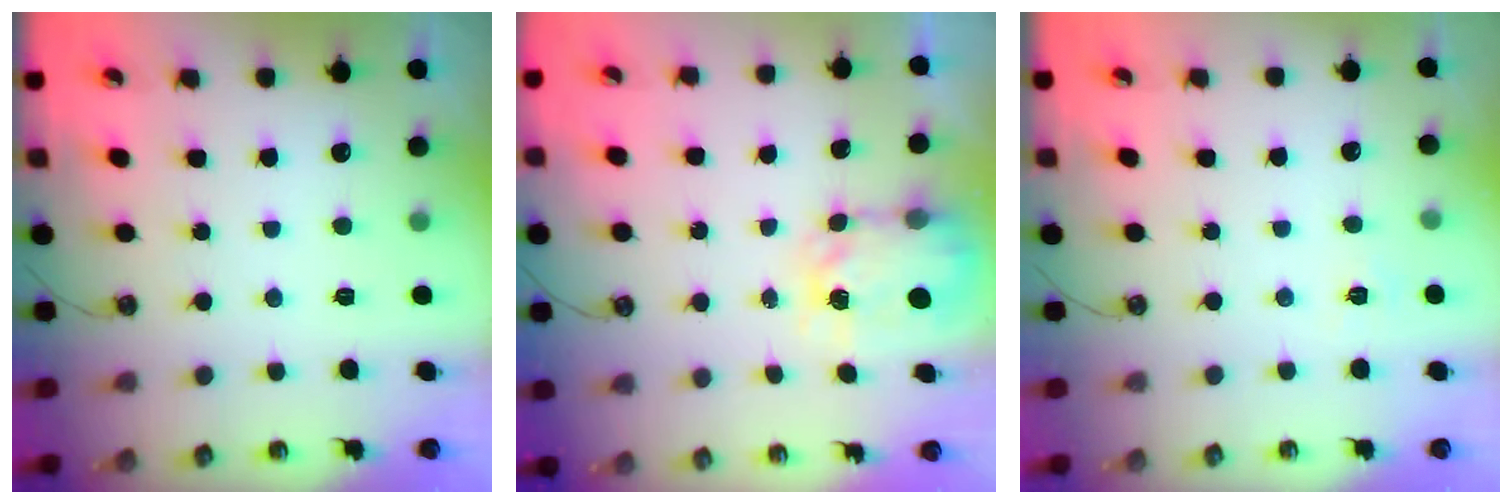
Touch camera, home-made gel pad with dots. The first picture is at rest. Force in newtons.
{"total": 6.2, "press": 6.2, "slide": 0.6}
{"total": 2.3, "press": 2.3, "slide": 0.3}